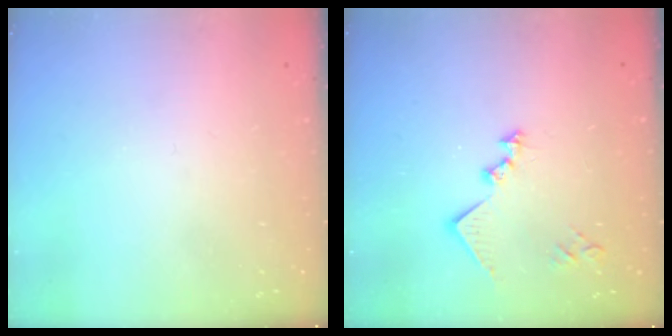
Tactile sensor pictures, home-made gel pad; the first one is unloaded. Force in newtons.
{"total": 11.3, "press": 11.3, "slide": 0.9}